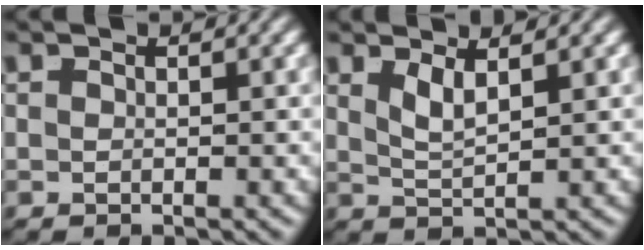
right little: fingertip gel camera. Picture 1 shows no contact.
{"total": 1.8, "force": [1.0, -0.1, 1.4], "torque": [-0.022, -0.007, 0.023]}